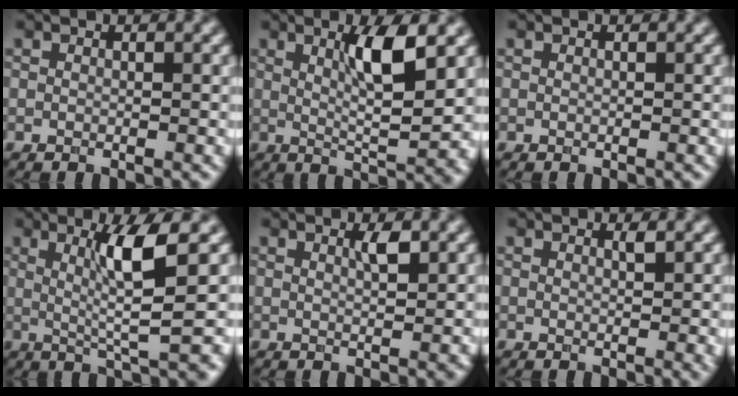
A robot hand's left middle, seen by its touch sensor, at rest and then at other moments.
{"total": 6.5, "force": [1.9, 1.2, 6.1], "torque": [-0.098, -0.008, 0.036]}
{"total": 0.0}
{"total": 6.1, "force": [1.5, 0.7, 5.9], "torque": [-0.099, -0.005, 0.029]}
{"total": 1.8, "force": [0.8, 0.3, 1.6], "torque": [-0.026, -0.001, 0.010]}
{"total": 1.3, "force": [0.5, 0.2, 1.1], "torque": [-0.015, -0.003, 0.007]}